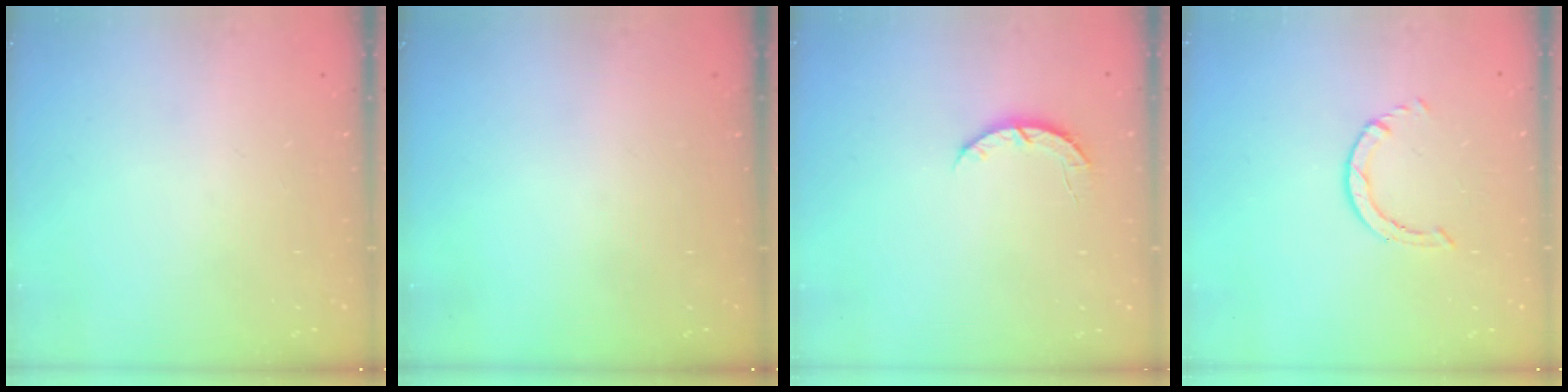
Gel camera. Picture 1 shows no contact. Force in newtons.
{"total": 0.0}
{"total": 3.8, "press": 3.7, "slide": 0.7}
{"total": 0.6, "press": 0.6, "slide": 0.1}